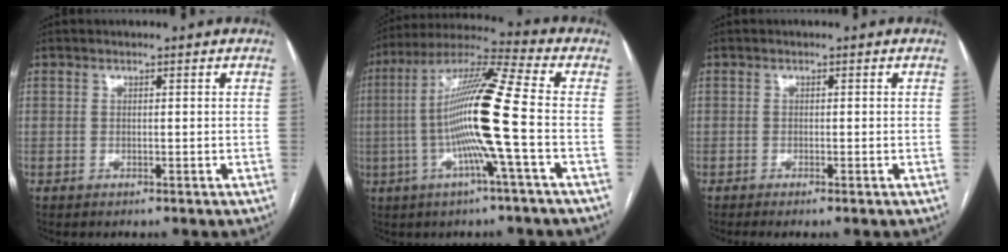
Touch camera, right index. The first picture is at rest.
{"total": 15.1, "force": [-2.2, -1.2, 14.9], "torque": [-0.278, 0.005, -0.055]}
{"total": 1.2, "force": [-0.9, -0.2, 0.7], "torque": [-0.017, -0.003, -0.017]}